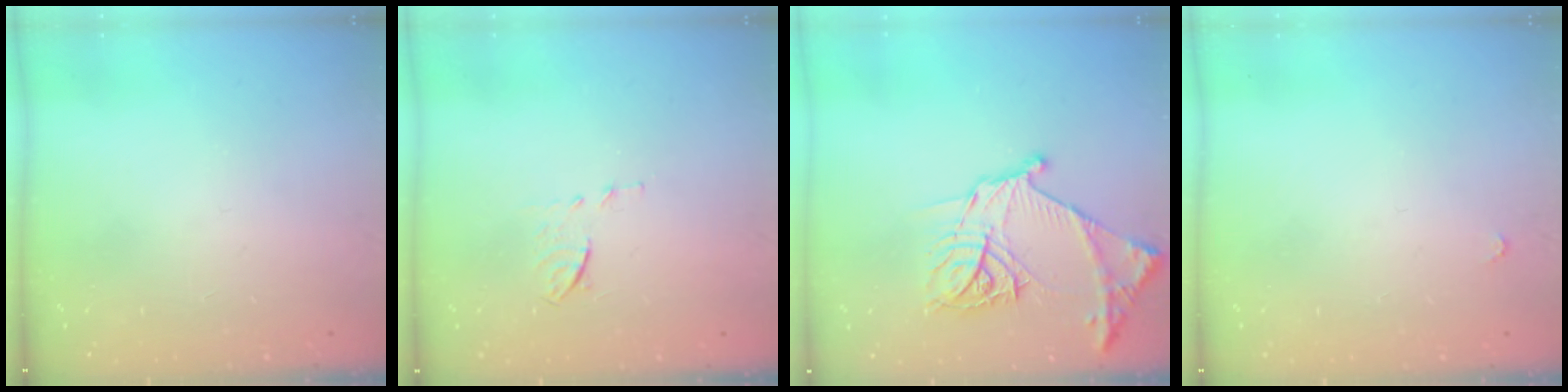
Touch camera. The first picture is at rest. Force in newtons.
{"total": 6.2, "press": 6.1, "slide": 1.0}
{"total": 18.4, "press": 18.3, "slide": 1.9}
{"total": 2.8, "press": 2.8, "slide": 0.4}